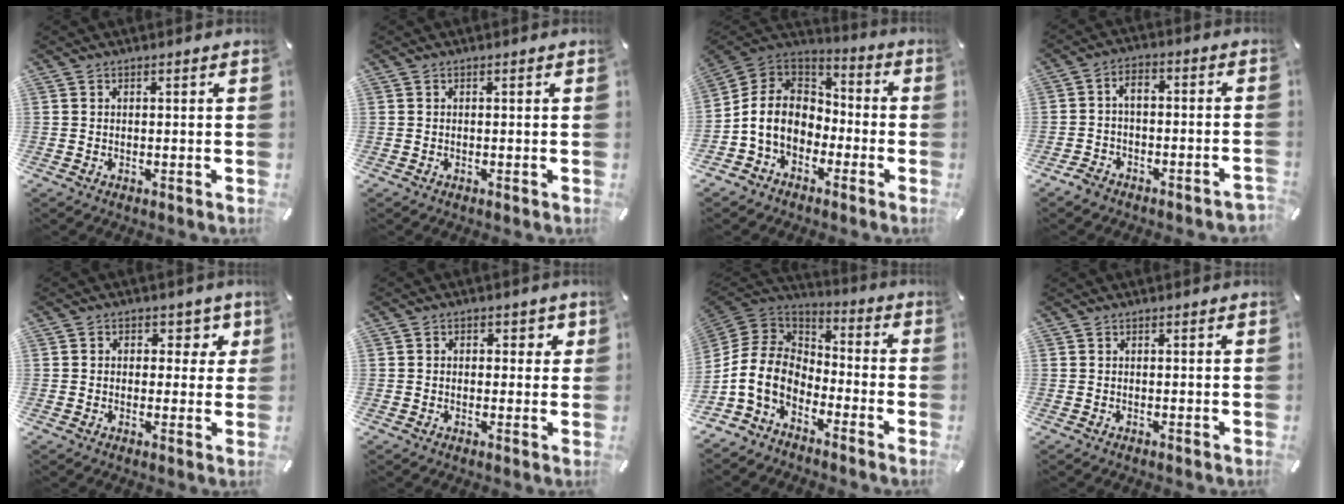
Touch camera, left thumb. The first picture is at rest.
{"total": 0.0}
{"total": 11.1, "force": [-3.5, 9.4, 4.9], "torque": [-0.131, 0.022, -0.065]}
{"total": 4.8, "force": [-2.2, 3.0, 3.0], "torque": [-0.052, 0.020, -0.043]}
{"total": 5.2, "force": [0.9, 4.3, 2.7], "torque": [-0.023, 0.002, 0.008]}
{"total": 2.8, "force": [-0.4, 2.3, 1.6], "torque": [-0.009, 0.001, -0.016]}
{"total": 11.3, "force": [-5.8, 8.1, 5.3], "torque": [-0.144, 0.015, -0.116]}
{"total": 0.0}